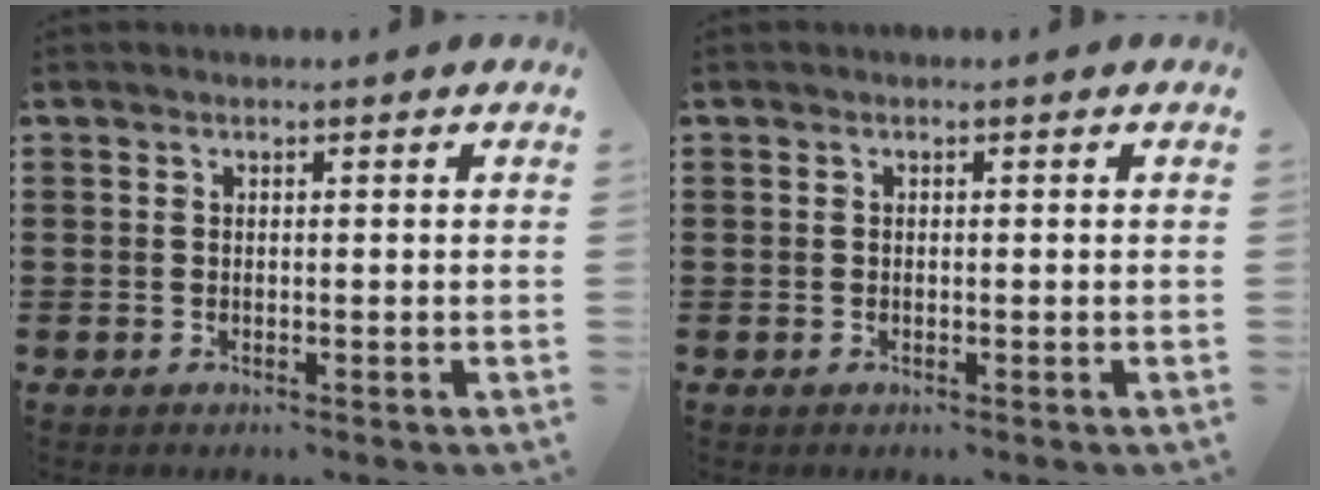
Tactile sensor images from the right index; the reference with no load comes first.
{"total": 0.0}